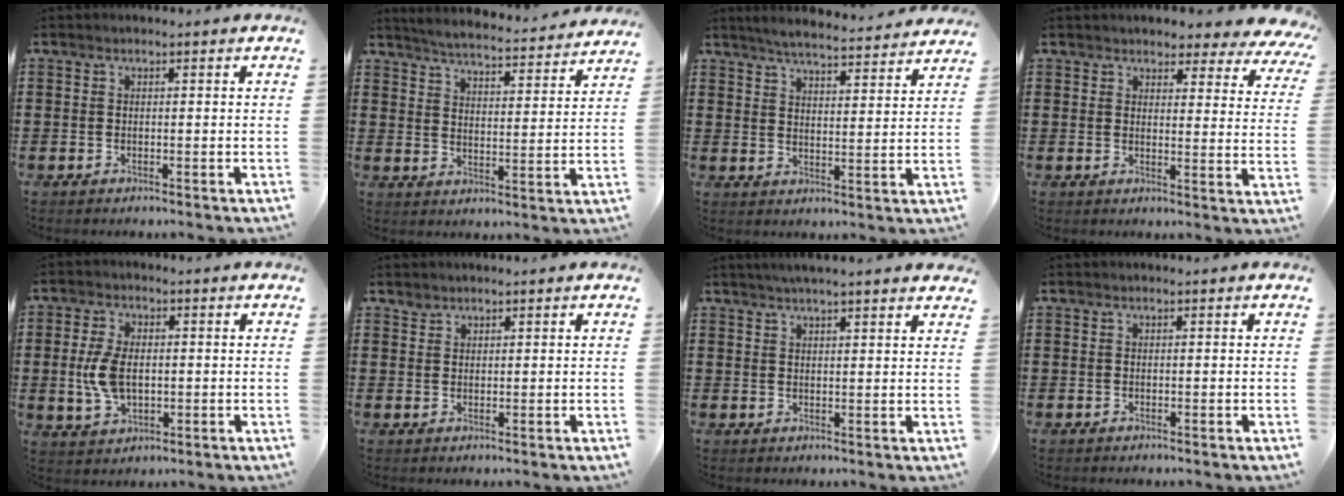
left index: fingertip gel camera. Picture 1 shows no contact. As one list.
[{"total": 4.7, "force": [4.6, -0.3, 1.0], "torque": [-0.042, -0.035, 0.075]}, {"total": 4.7, "force": [4.6, -0.2, 1.2], "torque": [-0.042, -0.030, 0.078]}, {"total": 3.7, "force": [3.4, 0.8, 1.0], "torque": [-0.030, -0.017, 0.059]}, {"total": 6.8, "force": [0.1, 4.1, 5.4], "torque": [-0.142, 0.001, -0.007]}, {"total": 1.4, "force": [1.3, 0.6, 0.1], "torque": [-0.004, 0.000, 0.027]}, {"total": 2.7, "force": [2.6, -0.2, 0.9], "torque": [-0.024, 0.000, 0.047]}, {"total": 0.0}]